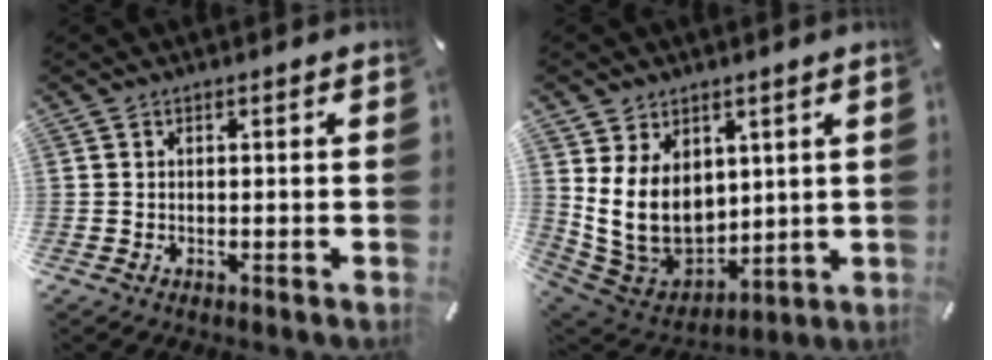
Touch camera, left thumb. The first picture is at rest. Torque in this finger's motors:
{"motor_torque": [2.66, 2.35, 1.47, -1.30, 0.71]}